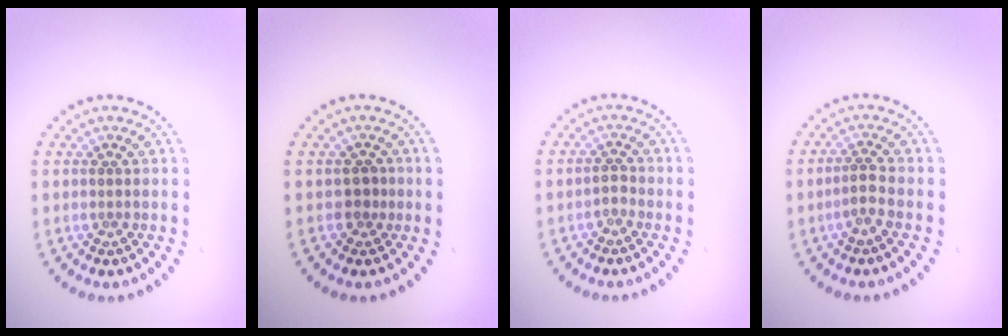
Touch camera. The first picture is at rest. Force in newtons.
{"total": 1.3, "press": 1.0, "slide": 0.8}
{"total": 0.9, "press": 0.8, "slide": 0.3}
{"total": 1.6, "press": 1.2, "slide": 1.0}